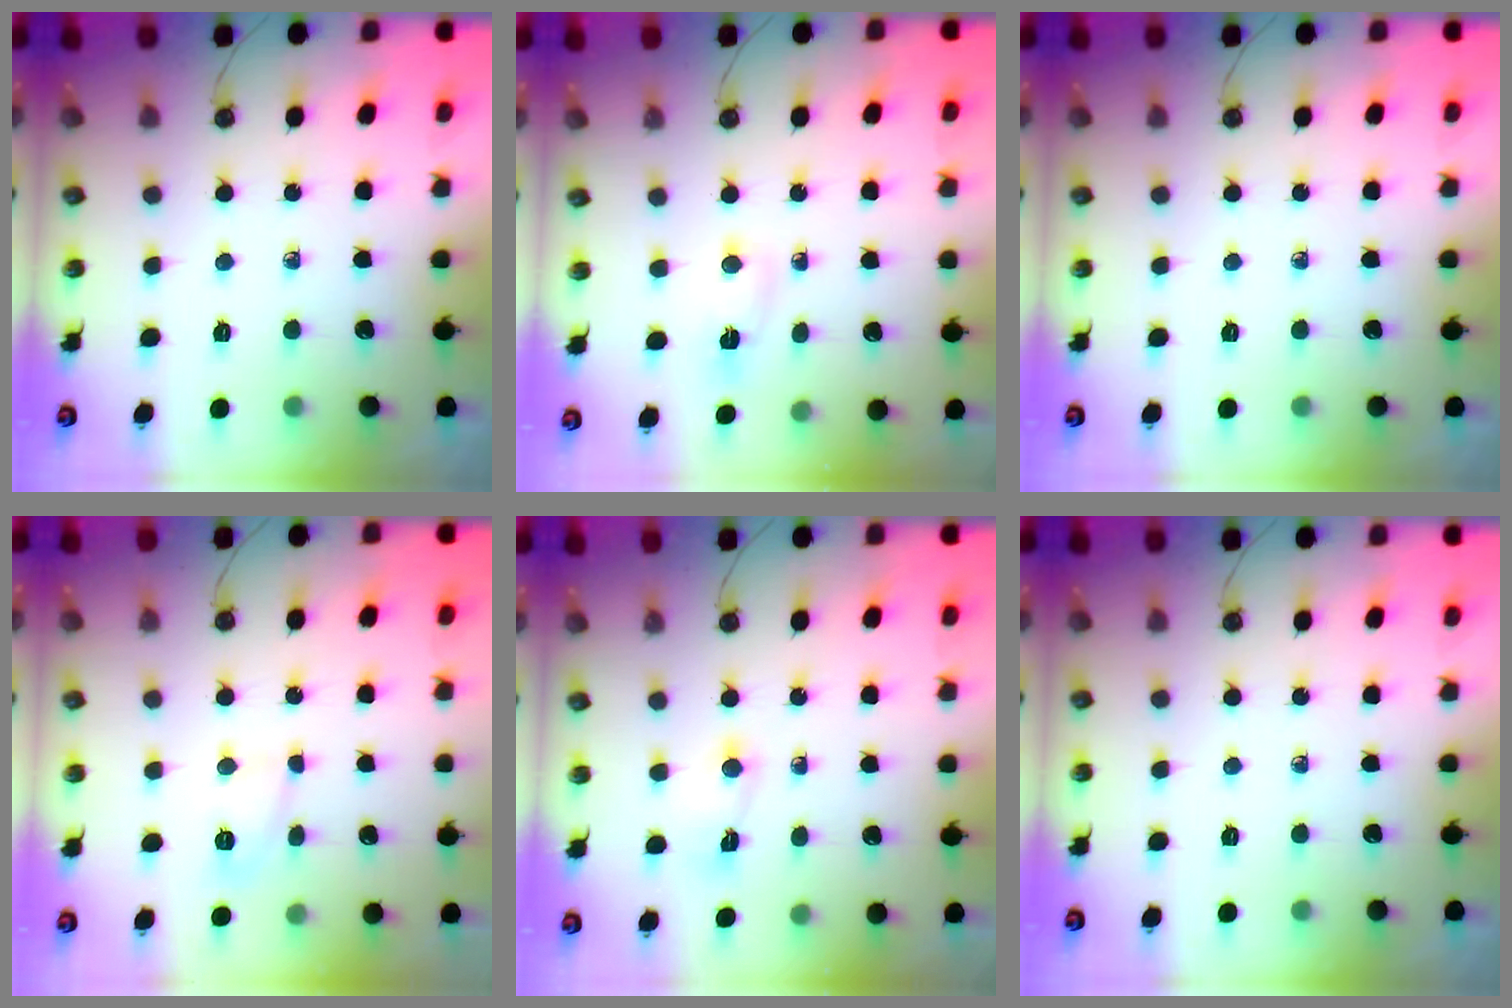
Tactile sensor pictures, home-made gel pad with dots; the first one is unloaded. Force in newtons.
{"total": 2.9, "press": 1.6, "slide": 2.4}
{"total": 0.0}
{"total": 4.7, "press": 4.7, "slide": 0.6}
{"total": 5.0, "press": 5.0, "slide": 0.5}
{"total": 0.0}